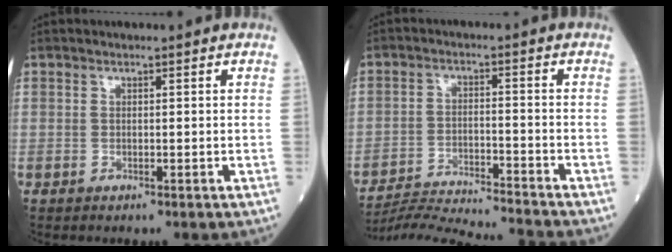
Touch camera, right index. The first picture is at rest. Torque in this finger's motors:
{"motor_torque": [-0.53, -0.44, -0.22, -0.21]}